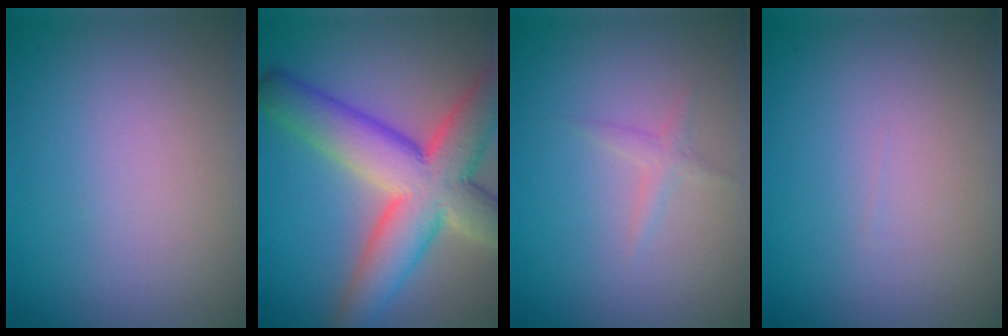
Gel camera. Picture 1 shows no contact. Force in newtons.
{"total": 11.1, "press": 11.1, "slide": 0.8}
{"total": 1.0, "press": 1.0, "slide": 0.0}
{"total": 0.0}